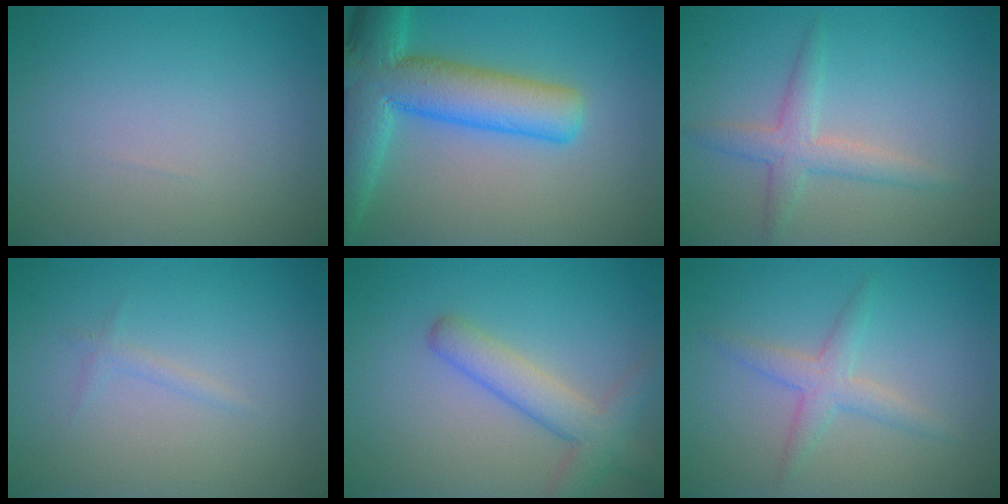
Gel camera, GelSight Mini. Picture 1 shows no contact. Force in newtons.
{"total": 9.7, "press": 9.7, "slide": 0.6}
{"total": 2.8, "press": 2.8, "slide": 0.0}
{"total": 0.7, "press": 0.7, "slide": 0.1}
{"total": 4.2, "press": 4.2, "slide": 0.2}
{"total": 2.4, "press": 2.4, "slide": 0.1}